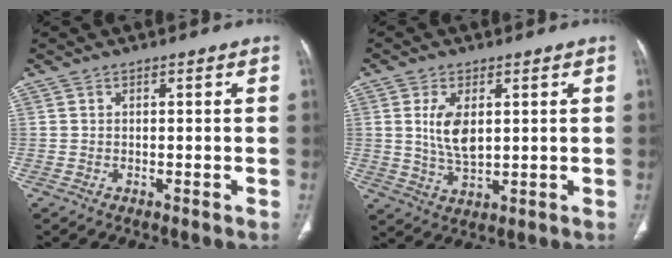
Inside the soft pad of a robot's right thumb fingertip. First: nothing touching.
{"total": 7.1, "force": [1.4, 3.6, 6.0], "torque": [-0.114, -0.011, 0.034]}